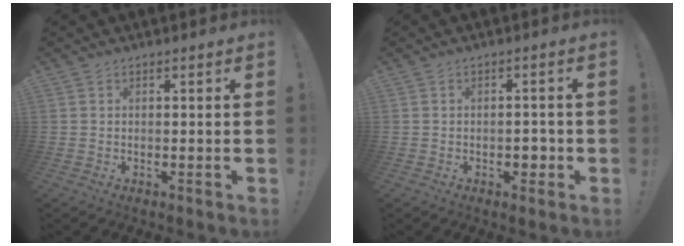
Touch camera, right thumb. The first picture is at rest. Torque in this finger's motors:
{"motor_torque": [0.63, 0.99, 0.47, -0.36, 0.06]}